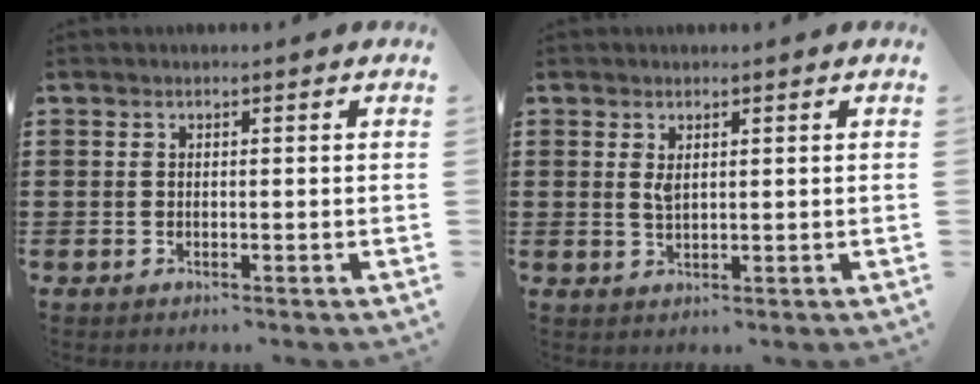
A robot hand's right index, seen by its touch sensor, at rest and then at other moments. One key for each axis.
{"total": 1.8, "fx": 0.9, "fy": 0.8, "fz": 1.4, "tx": -0.030, "ty": 0.003, "tz": 0.016}